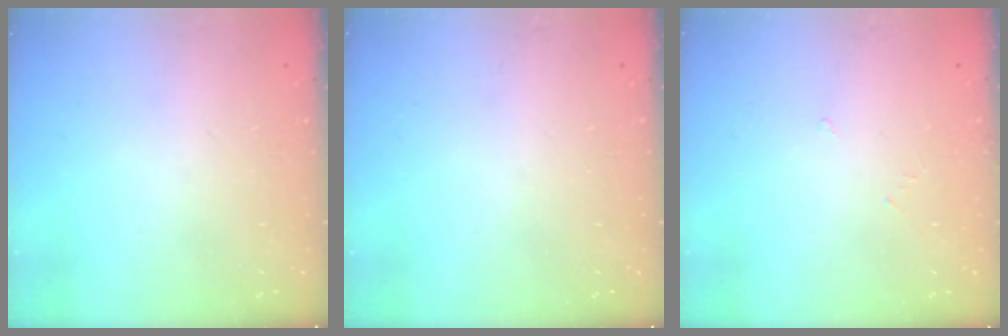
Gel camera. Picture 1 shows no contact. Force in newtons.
{"total": 0.0}
{"total": 2.6, "press": 2.6, "slide": 0.3}